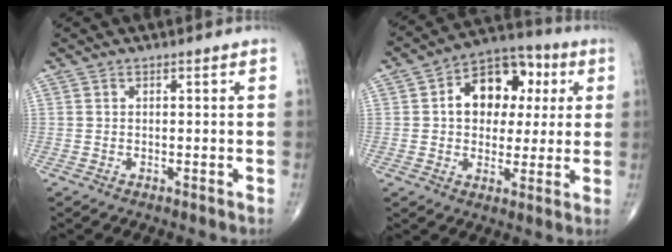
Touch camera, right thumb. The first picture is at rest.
{"total": 14.2, "force": [2.9, 10.0, 9.5], "torque": [-0.096, 0.016, 0.035]}